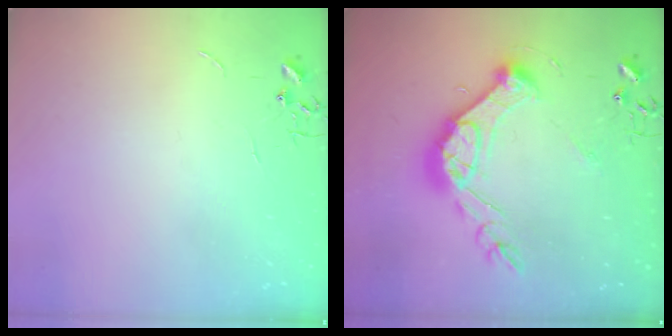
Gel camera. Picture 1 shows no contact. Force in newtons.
{"total": 17.8, "press": 17.8, "slide": 1.4}